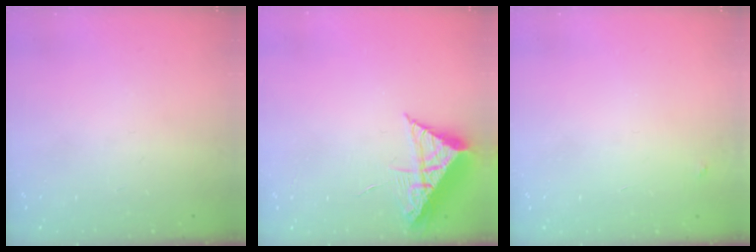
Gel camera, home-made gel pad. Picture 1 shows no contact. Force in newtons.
{"total": 9.4, "press": 9.4, "slide": 0.5}
{"total": 4.0, "press": 4.0, "slide": 0.2}